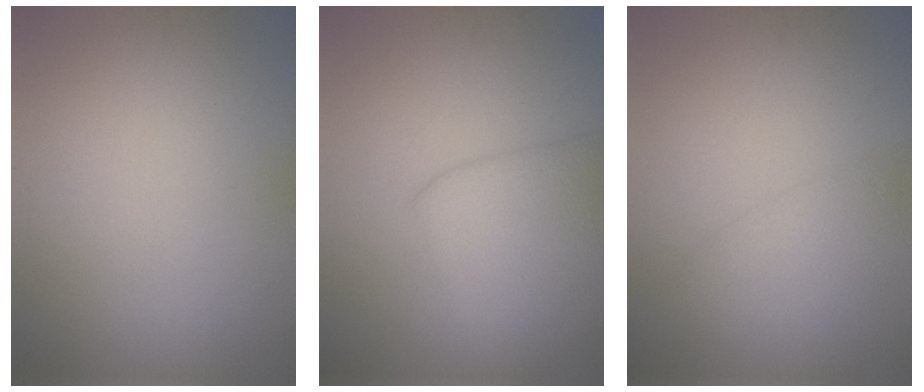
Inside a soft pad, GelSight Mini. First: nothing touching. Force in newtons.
{"total": 5.8, "press": 5.8, "slide": 0.4}
{"total": 2.0, "press": 2.0, "slide": 0.2}